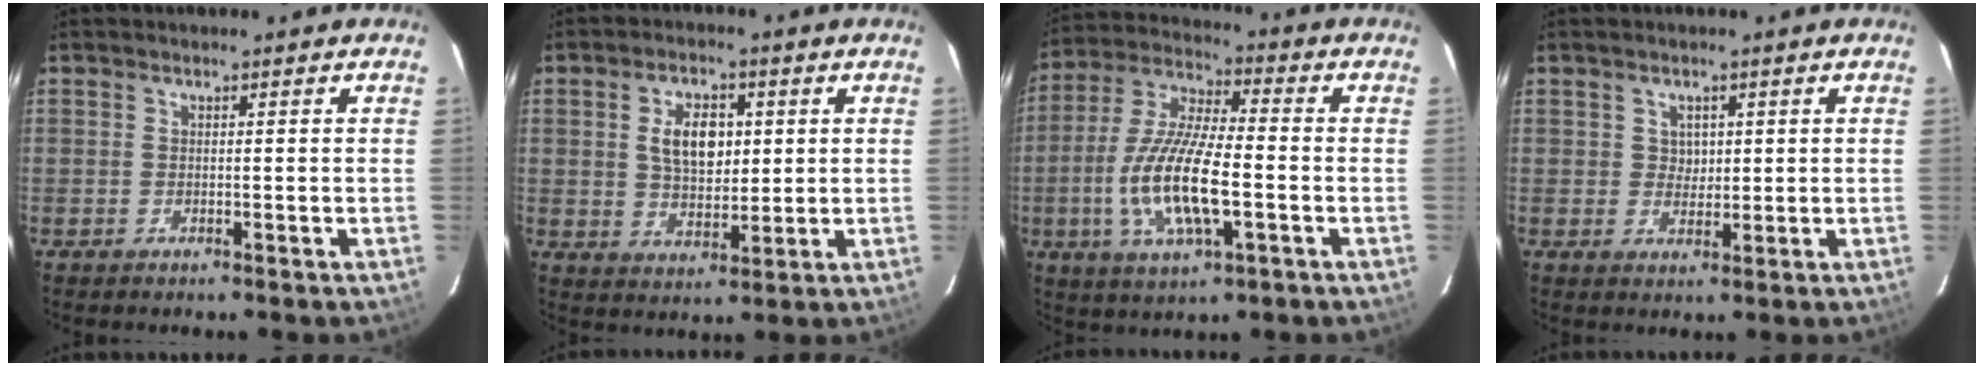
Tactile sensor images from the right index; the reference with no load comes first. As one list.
[{"total": 8.1, "force": [1.8, 4.7, 6.3], "torque": [-0.114, 0.010, 0.037]}, {"total": 15.9, "force": [-3.7, 4.8, 14.7], "torque": [-0.305, -0.007, -0.071]}, {"total": 2.6, "force": [0.8, 2.4, 0.7], "torque": [-0.006, 0.006, 0.015]}]